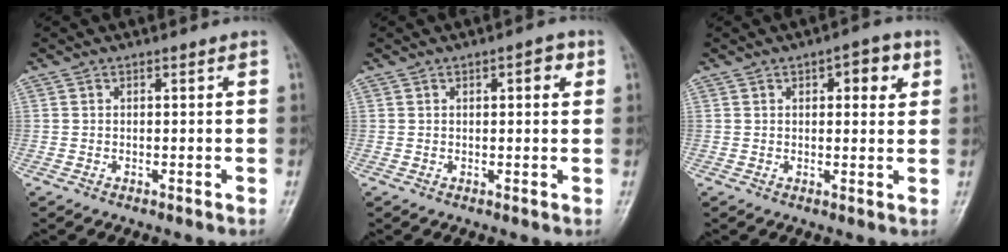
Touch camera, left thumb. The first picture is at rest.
{"total": 3.1, "force": [1.2, 1.3, 2.5], "torque": [-0.024, 0.002, 0.011]}
{"total": 5.7, "force": [2.3, 2.7, 4.4], "torque": [-0.035, -0.003, 0.024]}